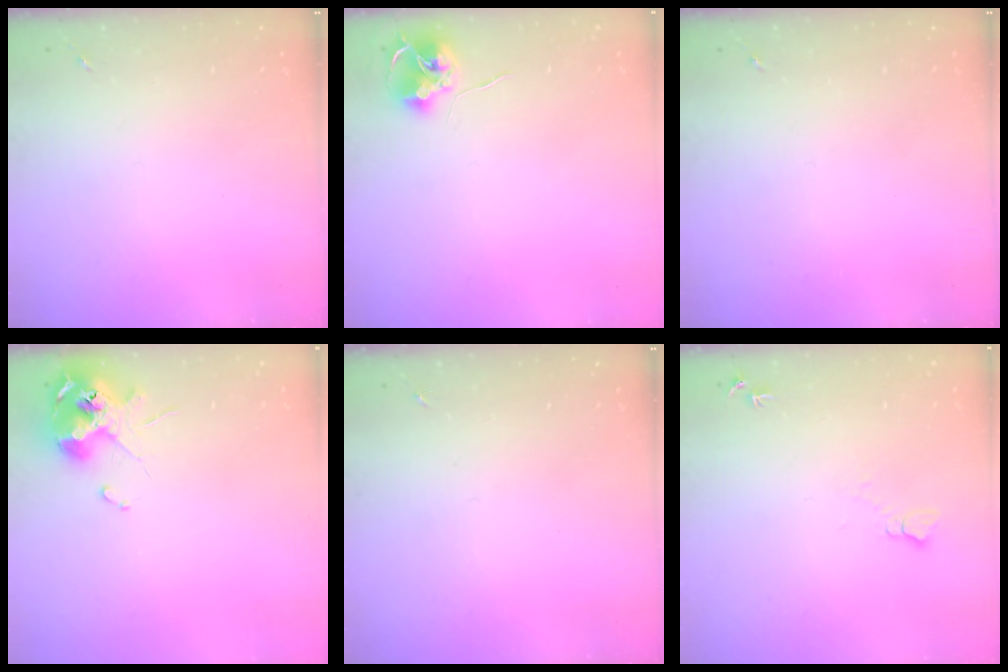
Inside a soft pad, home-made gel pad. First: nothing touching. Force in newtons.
{"total": 7.9, "press": 7.9, "slide": 0.4}
{"total": 0.0}
{"total": 11.3, "press": 11.2, "slide": 1.5}
{"total": 0.0}
{"total": 5.7, "press": 5.7, "slide": 0.7}